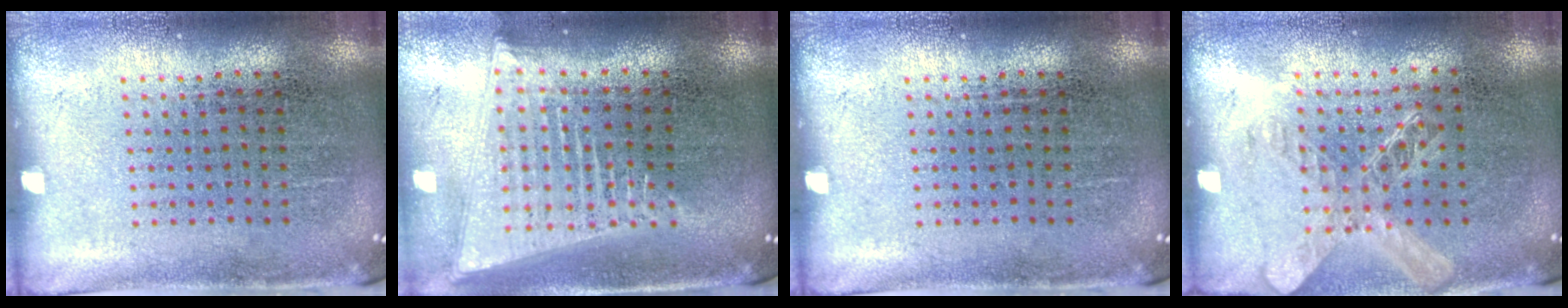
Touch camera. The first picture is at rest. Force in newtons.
{"total": 2.1, "press": 1.8, "slide": 1.0}
{"total": 0.0}
{"total": 1.4, "press": 1.2, "slide": 0.6}